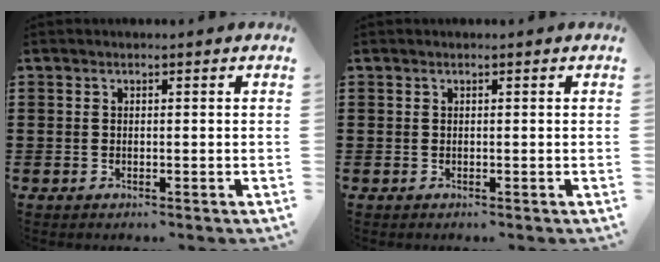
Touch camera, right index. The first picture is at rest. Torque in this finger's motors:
{"motor_torque": [-0.06, 0.03, -0.02, -0.01]}